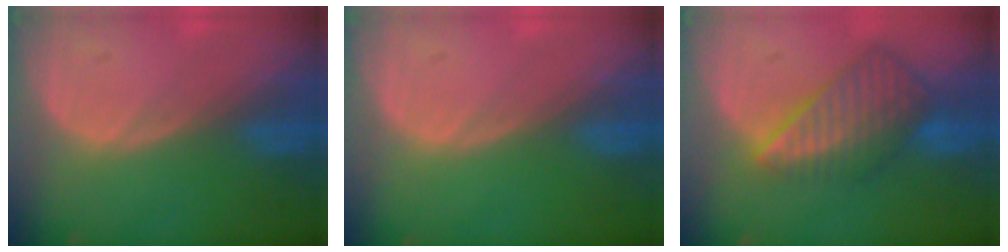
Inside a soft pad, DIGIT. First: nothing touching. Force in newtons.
{"total": 0.0}
{"total": 8.8, "press": 7.7, "slide": 4.4}